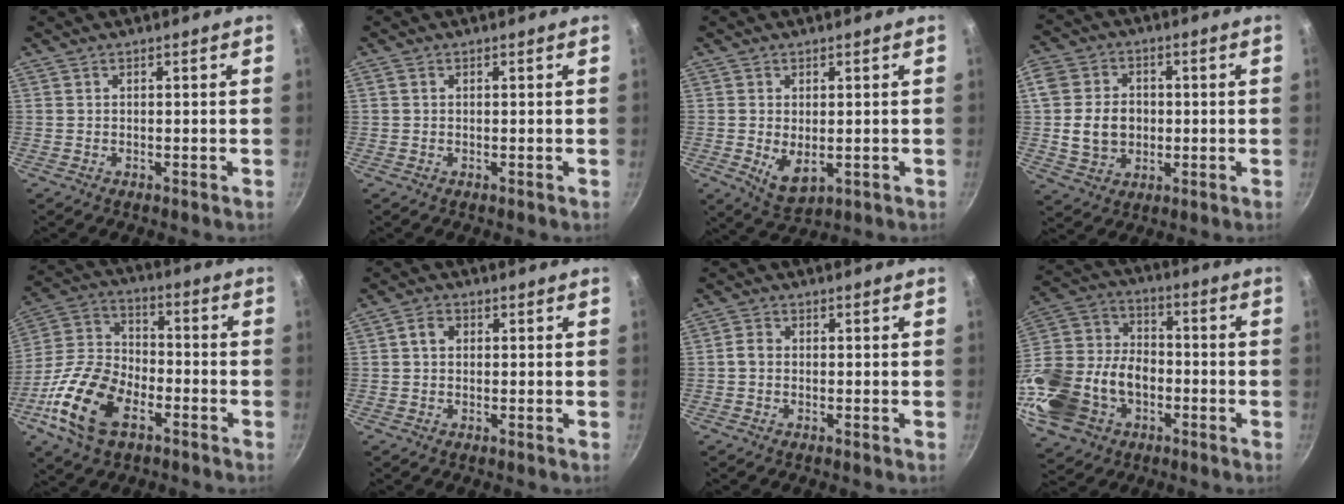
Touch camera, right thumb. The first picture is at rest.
{"total": 0.6, "force": [0.2, 0.4, 0.3], "torque": [-0.006, 0.003, 0.003]}
{"total": 5.7, "force": [-0.4, 3.6, 4.4], "torque": [-0.070, -0.018, 0.006]}
{"total": 10.9, "force": [-0.4, 9.0, 6.1], "torque": [-0.099, 0.011, -0.012]}
{"total": 17.7, "force": [-8.0, 10.3, 12.1], "torque": [-0.229, 0.040, -0.165]}
{"total": 2.7, "force": [0.4, 2.2, 1.6], "torque": [-0.022, 0.006, 0.004]}
{"total": 2.0, "force": [-0.3, 1.6, 1.1], "torque": [-0.021, 0.010, -0.009]}
{"total": 24.6, "force": [-7.9, 17.5, 15.3], "torque": [-0.316, 0.048, -0.141]}